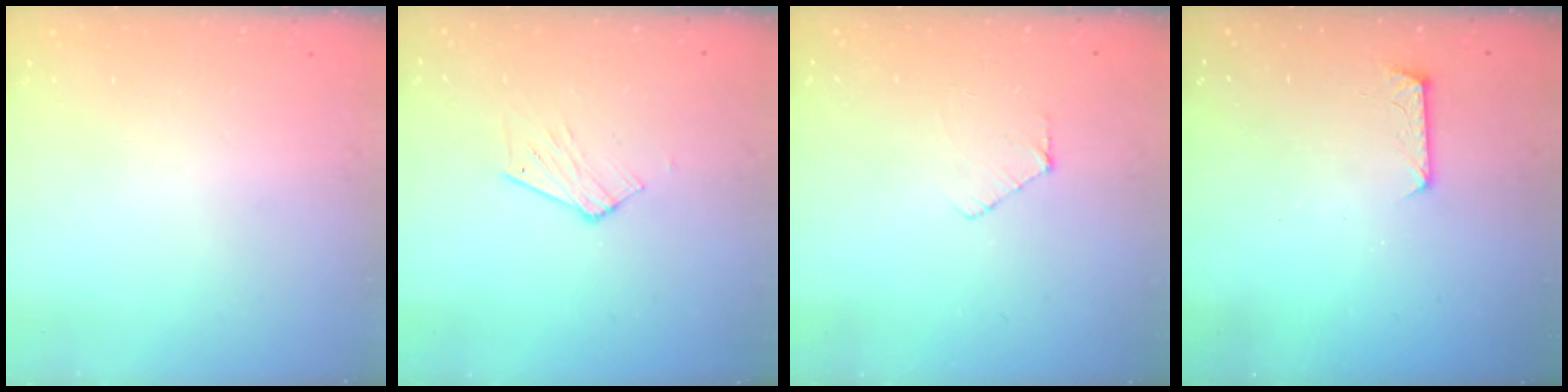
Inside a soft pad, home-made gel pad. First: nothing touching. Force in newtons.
{"total": 5.2, "press": 5.2, "slide": 0.4}
{"total": 5.0, "press": 5.0, "slide": 0.5}
{"total": 7.0, "press": 6.9, "slide": 0.6}